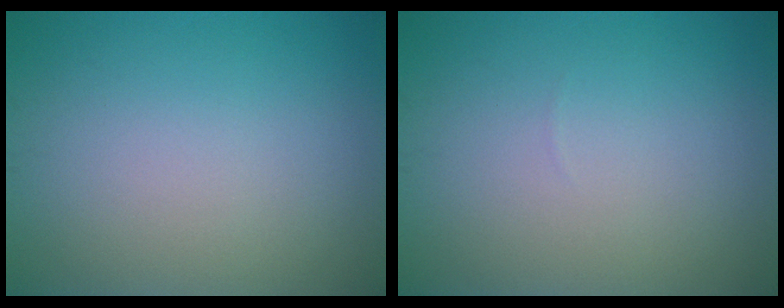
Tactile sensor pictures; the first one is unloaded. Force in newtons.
{"total": 0.0}